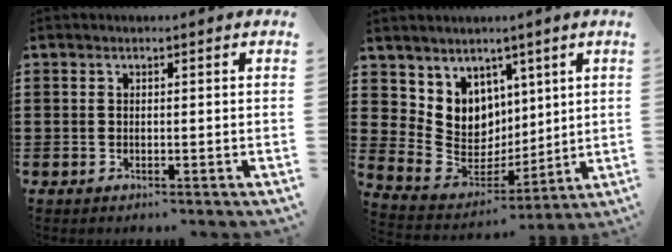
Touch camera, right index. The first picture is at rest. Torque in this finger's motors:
{"motor_torque": [1.37, 0.77, 0.32, 0.08]}